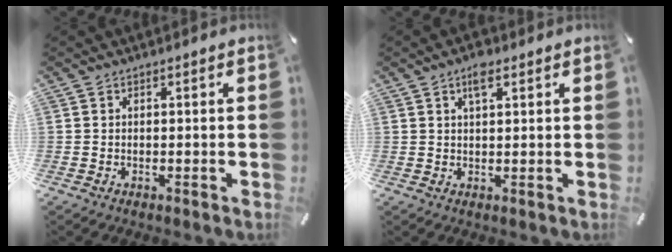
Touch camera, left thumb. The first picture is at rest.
{"total": 4.0, "force": [2.2, 1.5, 3.0], "torque": [-0.058, 0.003, 0.036]}